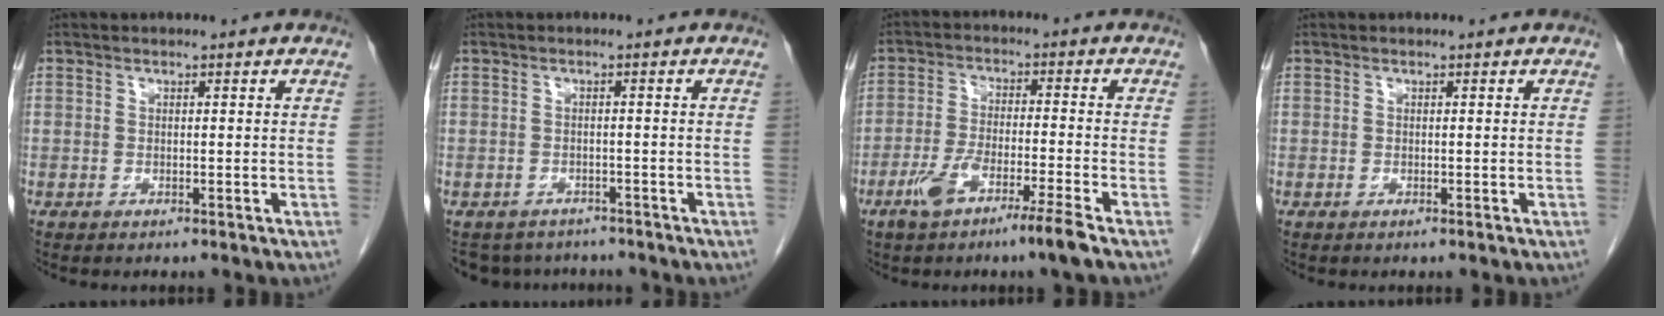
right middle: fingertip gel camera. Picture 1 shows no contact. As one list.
[{"total": 6.1, "force": [-5.4, 2.7, 0.3], "torque": [-0.001, 0.004, -0.071]}, {"total": 7.6, "force": [-4.8, 0.0, 5.9], "torque": [-0.118, -0.003, -0.089]}, {"total": 0.0}]